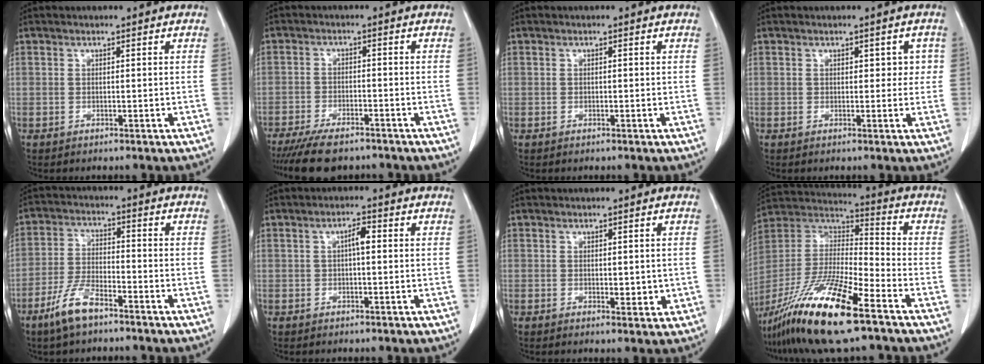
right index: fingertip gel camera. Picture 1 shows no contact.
{"total": 9.0, "force": [-7.5, 2.5, 4.4], "torque": [-0.068, -0.013, -0.118]}
{"total": 0.0}
{"total": 2.4, "force": [0.6, 1.6, 1.7], "torque": [-0.007, 0.010, 0.006]}
{"total": 7.1, "force": [-5.0, 1.8, 4.7], "torque": [-0.104, -0.008, -0.097]}
{"total": 2.3, "force": [0.3, 0.5, 2.3], "torque": [-0.038, 0.007, 0.005]}
{"total": 2.5, "force": [0.0, 1.3, 2.2], "torque": [-0.027, -0.005, 0.004]}
{"total": 20.4, "force": [-13.0, 2.2, 15.5], "torque": [-0.332, -0.037, -0.242]}